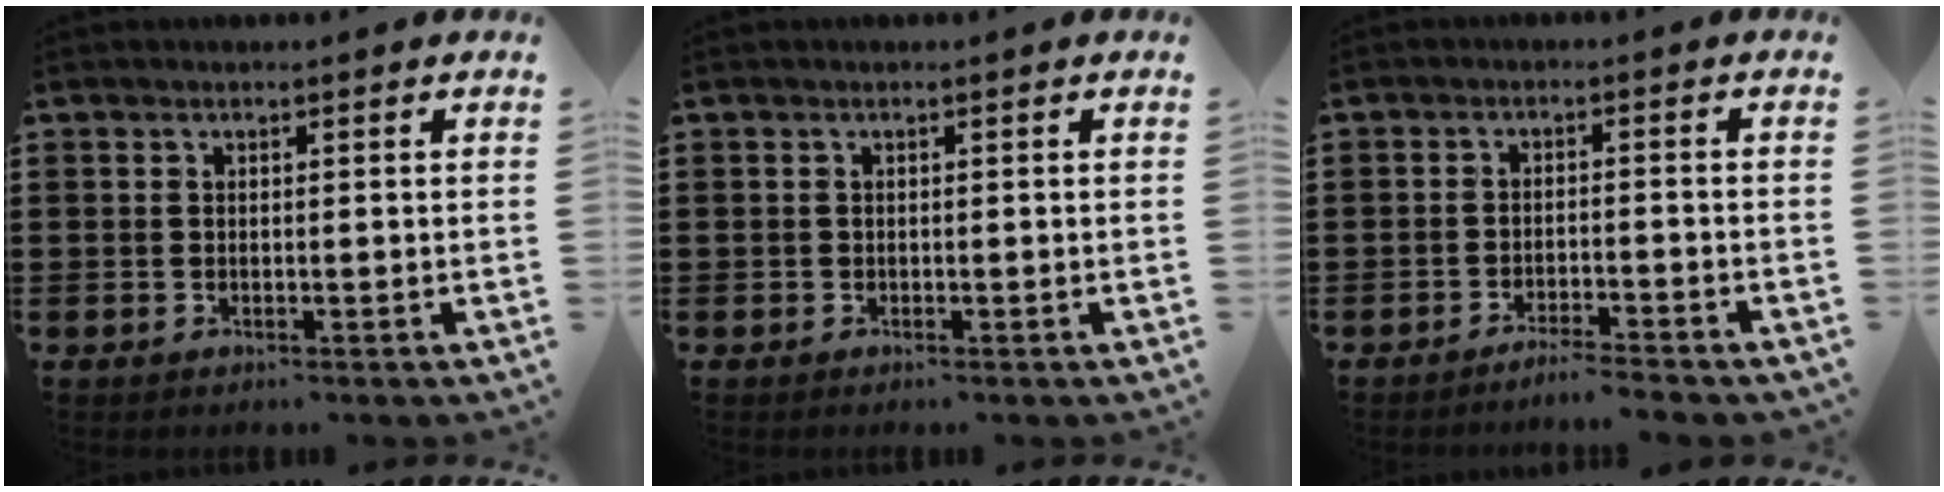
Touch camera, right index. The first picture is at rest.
{"total": 0.0}
{"total": 3.1, "force": [-2.9, -0.4, 0.7], "torque": [-0.016, -0.002, -0.060]}